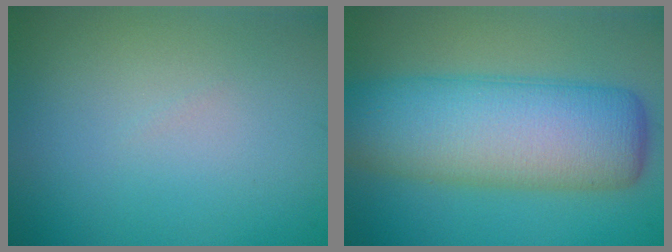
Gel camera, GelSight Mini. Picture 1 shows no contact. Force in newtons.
{"total": 10.8, "press": 10.8, "slide": 0.4}